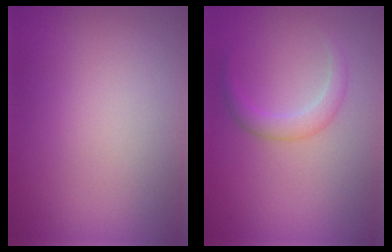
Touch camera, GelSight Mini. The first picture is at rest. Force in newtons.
{"total": 2.0, "press": 2.0, "slide": 0.0}